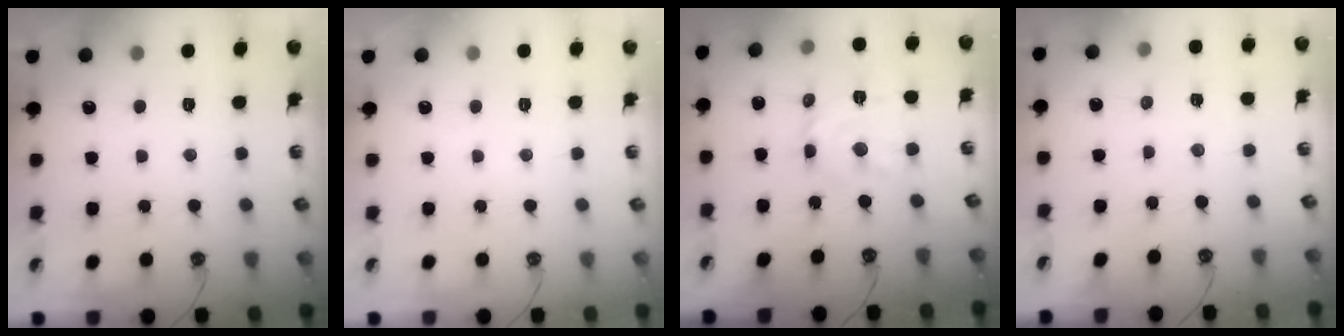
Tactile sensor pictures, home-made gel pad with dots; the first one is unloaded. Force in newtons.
{"total": 0.0}
{"total": 11.6, "press": 11.6, "slide": 0.8}
{"total": 2.6, "press": 2.6, "slide": 0.3}